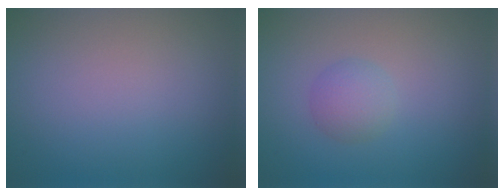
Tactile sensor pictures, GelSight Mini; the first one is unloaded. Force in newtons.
{"total": 2.1, "press": 2.1, "slide": 0.1}